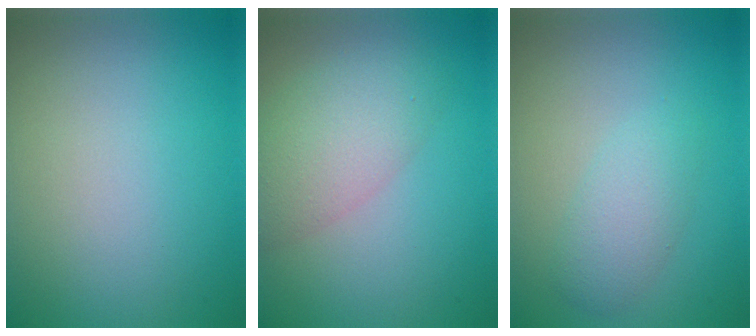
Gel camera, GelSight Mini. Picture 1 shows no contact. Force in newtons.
{"total": 4.7, "press": 4.7, "slide": 0.1}
{"total": 2.5, "press": 2.5, "slide": 0.1}